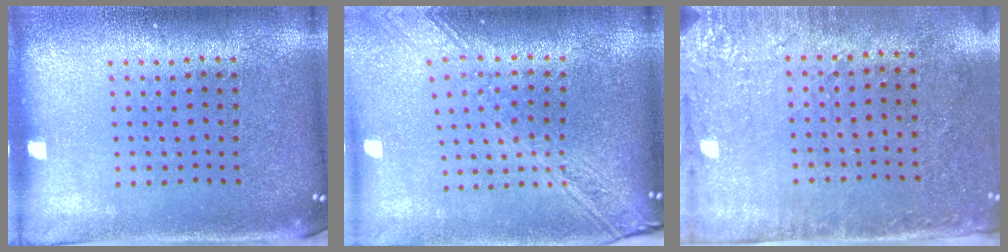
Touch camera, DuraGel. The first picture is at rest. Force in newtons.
{"total": 2.5, "press": 2.1, "slide": 1.4}
{"total": 2.9, "press": 2.3, "slide": 1.7}